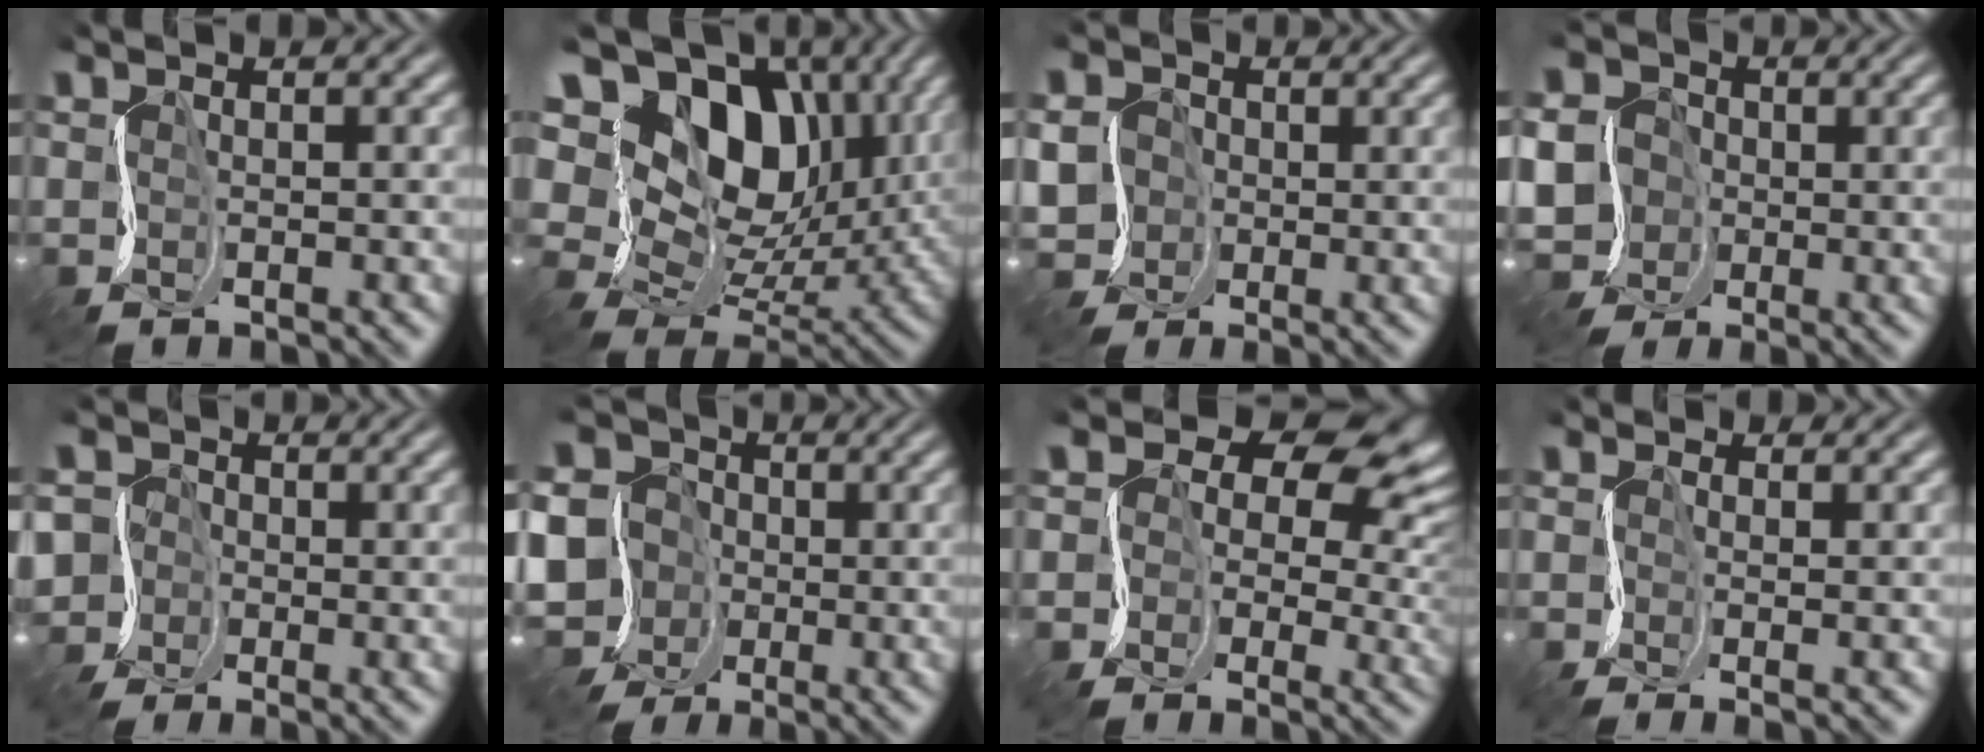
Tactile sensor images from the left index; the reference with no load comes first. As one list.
[{"total": 13.8, "force": [4.7, 9.2, 9.2], "torque": [-0.172, 0.026, 0.069]}, {"total": 4.3, "force": [-1.1, 4.1, 0.7], "torque": [-0.032, 0.007, -0.052]}, {"total": 7.7, "force": [-2.5, 7.0, 2.0], "torque": [-0.059, -0.011, -0.091]}, {"total": 5.7, "force": [-1.8, 5.3, 0.8], "torque": [-0.034, 0.010, -0.083]}, {"total": 10.9, "force": [-4.7, 9.3, 3.4], "torque": [-0.086, -0.016, -0.119]}, {"total": 10.9, "force": [4.4, 7.0, 7.1], "torque": [-0.088, 0.015, 0.049]}, {"total": 2.1, "force": [-0.9, -1.5, -1.2], "torque": [0.022, -0.010, -0.024]}]